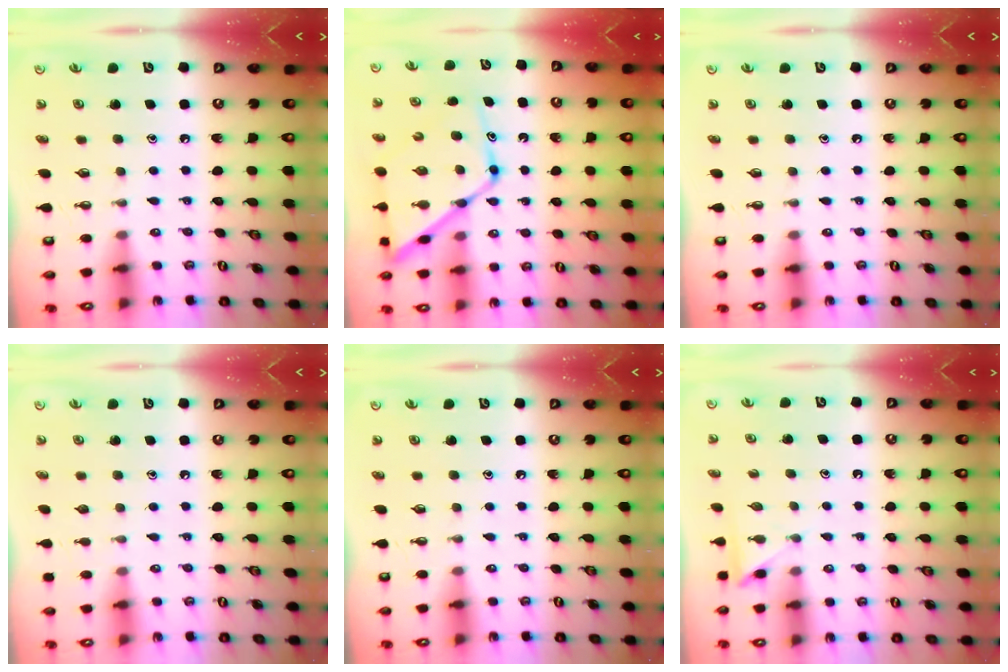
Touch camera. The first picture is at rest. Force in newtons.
{"total": 15.0, "press": 14.9, "slide": 1.5}
{"total": 0.0}
{"total": 0.0}
{"total": 0.0}
{"total": 3.6, "press": 3.5, "slide": 0.4}